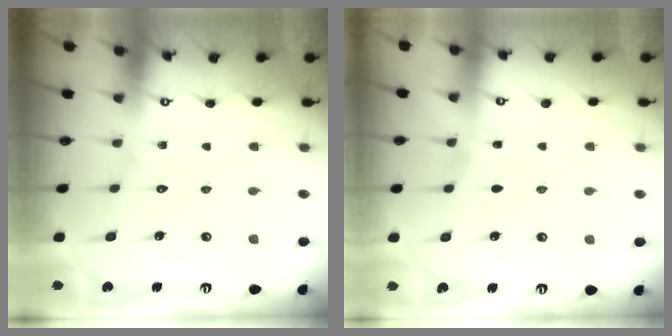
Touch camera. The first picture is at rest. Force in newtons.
{"total": 1.9, "press": 1.9, "slide": 0.3}